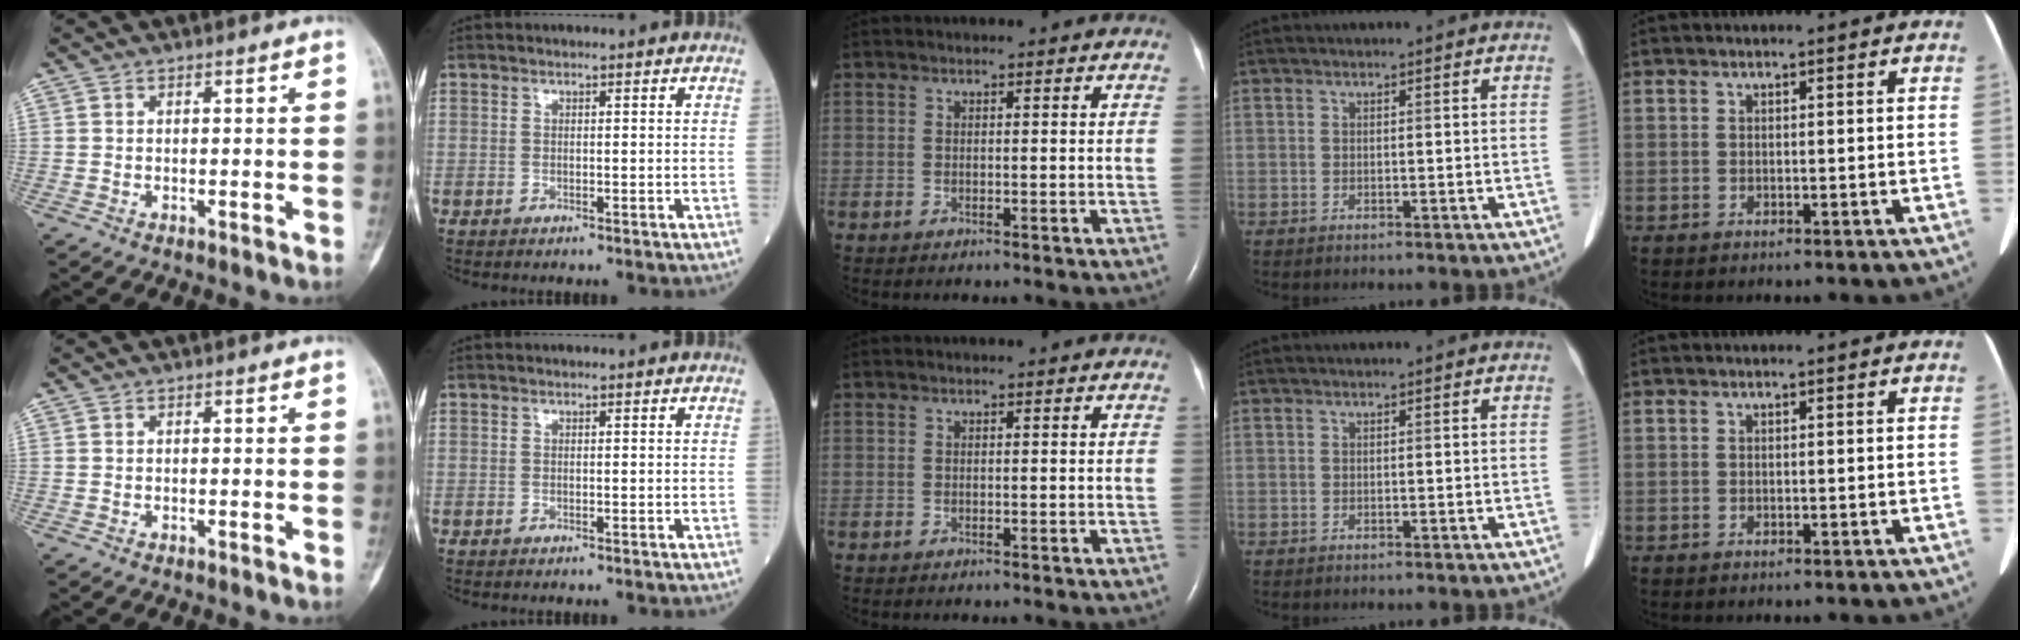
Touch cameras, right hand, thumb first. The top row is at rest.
{}